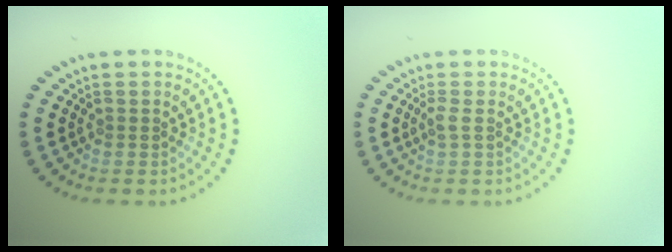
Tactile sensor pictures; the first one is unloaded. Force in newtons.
{"total": 0.9, "press": 0.6, "slide": 0.6}